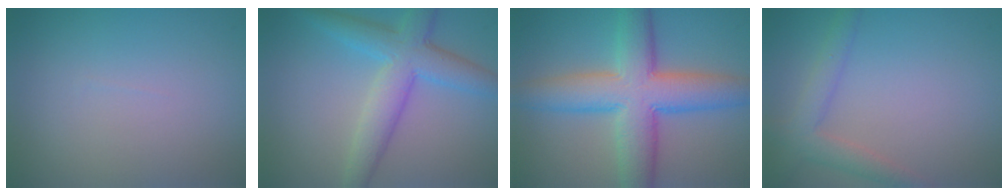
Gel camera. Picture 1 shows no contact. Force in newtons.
{"total": 5.6, "press": 5.6, "slide": 0.2}
{"total": 9.2, "press": 9.2, "slide": 0.3}
{"total": 2.9, "press": 2.9, "slide": 0.2}